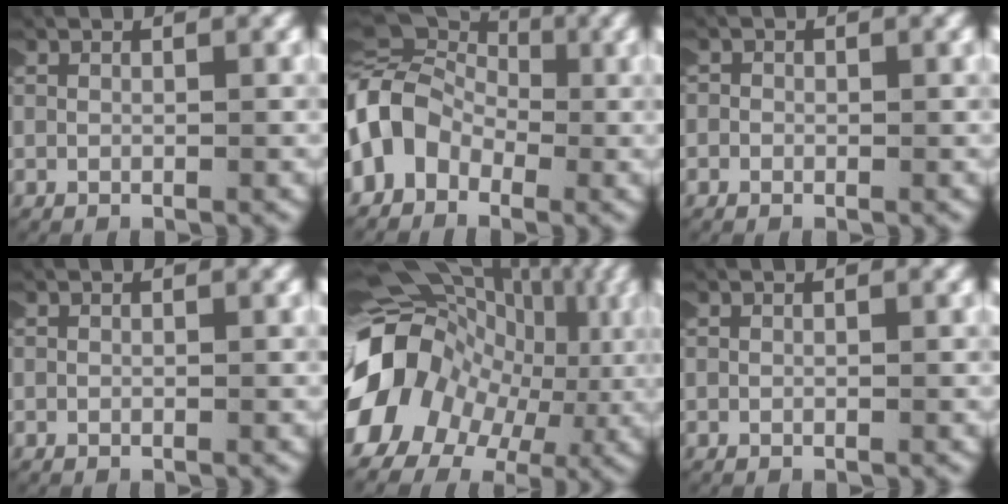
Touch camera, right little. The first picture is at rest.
{"total": 9.5, "force": [-0.3, 8.2, 4.7], "torque": [-0.130, -0.007, -0.011]}
{"total": 1.1, "force": [-0.1, 1.0, 0.0], "torque": [0.000, 0.003, -0.008]}
{"total": 0.0}
{"total": 16.7, "force": [0.2, 13.4, 9.9], "torque": [-0.202, -0.008, -0.006]}
{"total": 0.0}